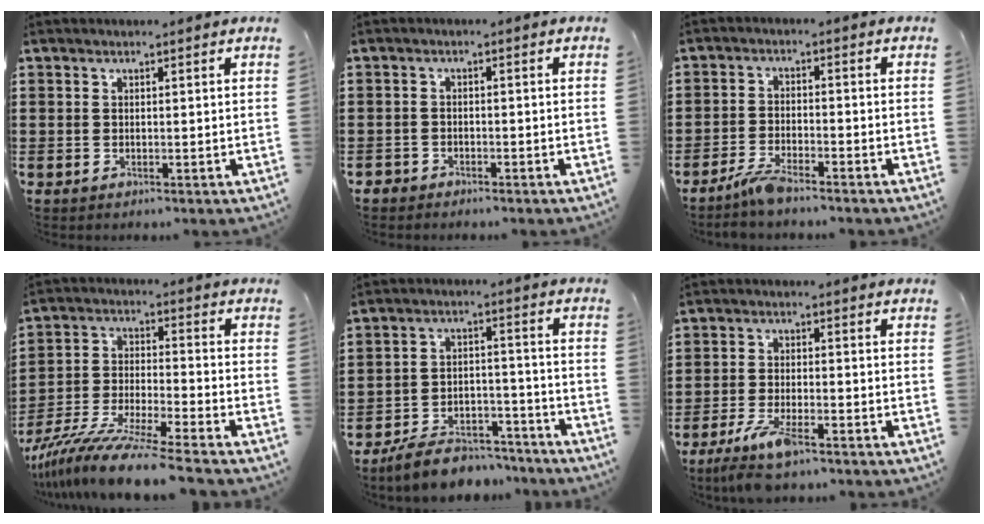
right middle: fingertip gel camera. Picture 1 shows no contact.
{"total": 1.6, "force": [-1.5, 0.4, -0.2], "torque": [-0.002, 0.002, -0.035]}
{"total": 3.7, "force": [-3.0, 0.5, 2.0], "torque": [-0.055, -0.003, -0.064]}
{"total": 10.6, "force": [-9.5, -0.4, 4.6], "torque": [-0.090, 0.002, -0.189]}
{"total": 7.1, "force": [-6.7, 1.9, 1.7], "torque": [-0.024, 0.023, -0.127]}
{"total": 6.2, "force": [-4.4, 1.2, 4.2], "torque": [-0.093, -0.014, -0.083]}